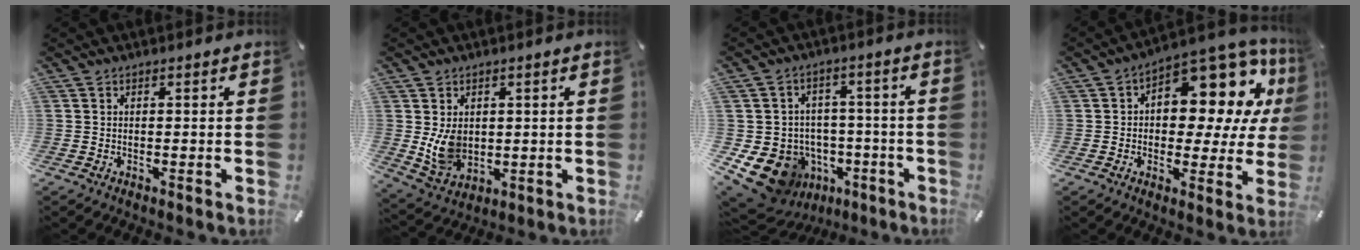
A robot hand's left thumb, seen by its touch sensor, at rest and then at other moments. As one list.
[{"total": 7.8, "force": [0.9, 6.4, 4.4], "torque": [-0.095, -0.009, 0.015]}, {"total": 13.5, "force": [-5.2, 11.6, 4.6], "torque": [-0.089, 0.021, -0.070]}, {"total": 14.0, "force": [6.5, 7.9, 9.6], "torque": [-0.122, -0.072, 0.108]}]